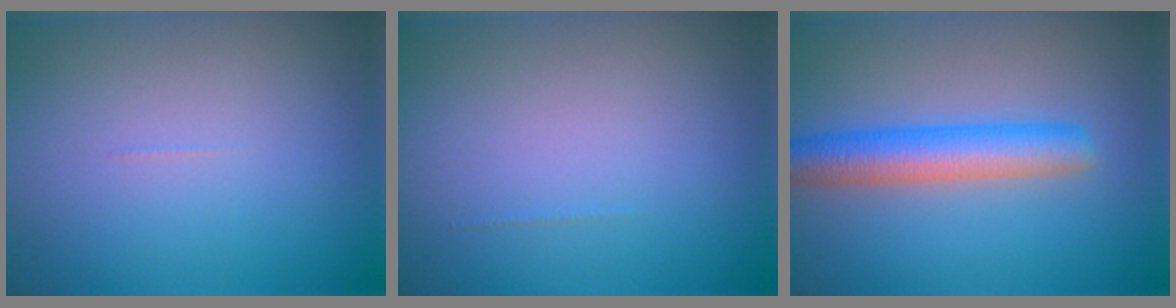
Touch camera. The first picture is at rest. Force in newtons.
{"total": 0.0}
{"total": 4.8, "press": 4.8, "slide": 0.1}